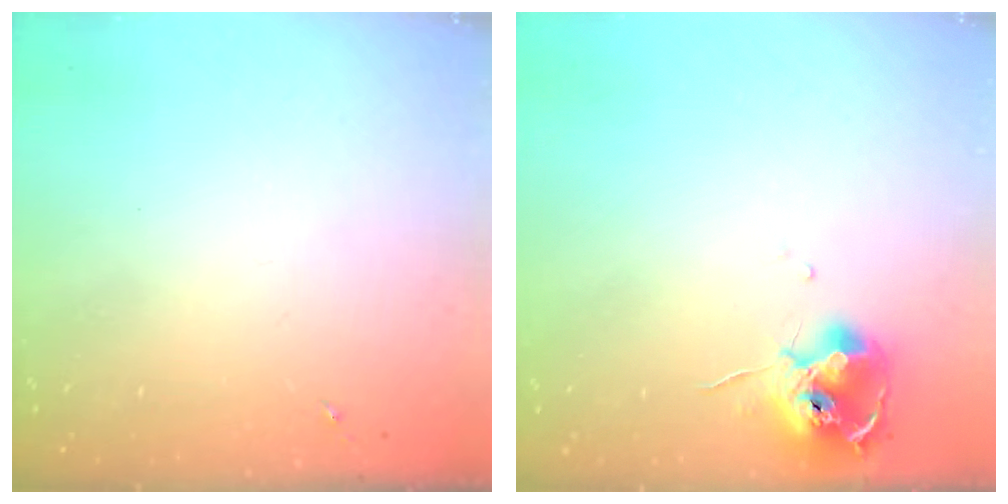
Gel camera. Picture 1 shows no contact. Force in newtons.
{"total": 11.2, "press": 11.1, "slide": 1.1}